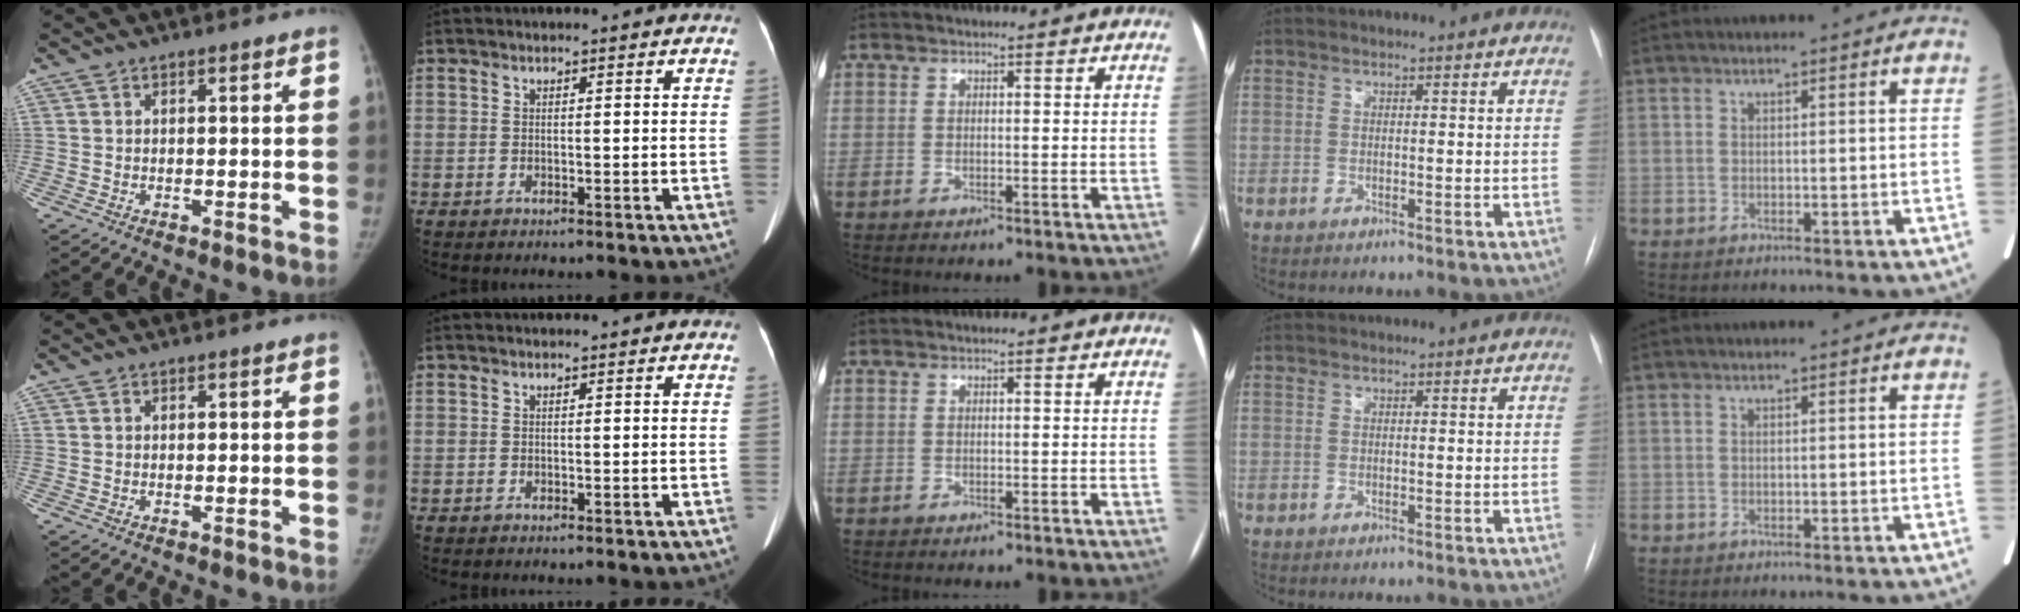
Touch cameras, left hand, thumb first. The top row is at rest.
{}